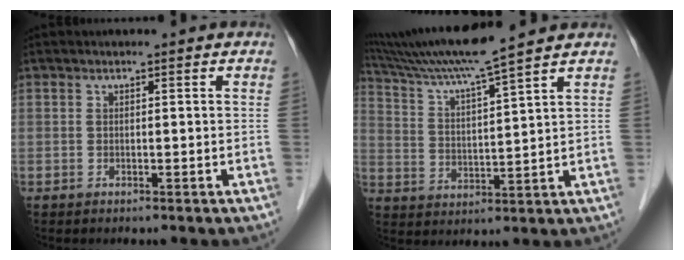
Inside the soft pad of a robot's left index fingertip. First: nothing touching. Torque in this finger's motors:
{"motor_torque": [1.00, -1.13, 0.46, 0.14]}